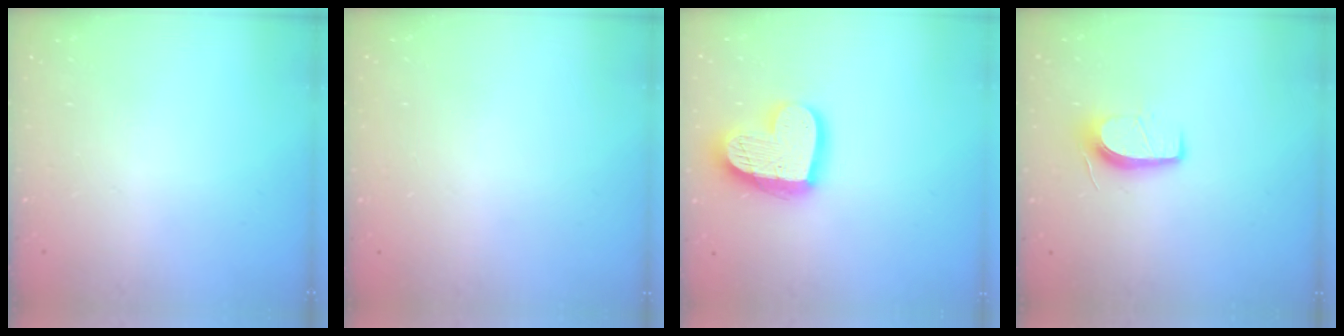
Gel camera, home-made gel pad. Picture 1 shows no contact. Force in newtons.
{"total": 0.0}
{"total": 18.9, "press": 18.8, "slide": 1.7}
{"total": 8.0, "press": 7.9, "slide": 1.0}